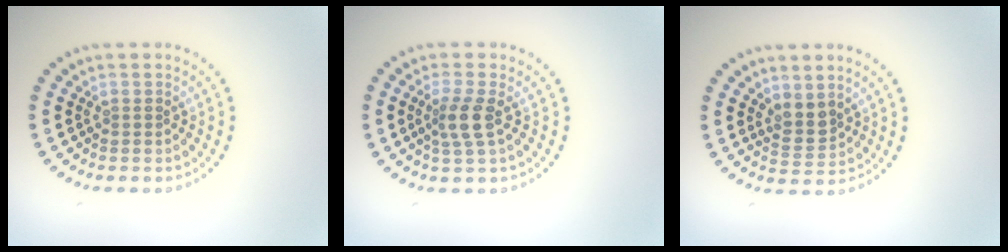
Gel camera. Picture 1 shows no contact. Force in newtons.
{"total": 2.5, "press": 2.1, "slide": 1.4}
{"total": 2.2, "press": 1.8, "slide": 1.3}